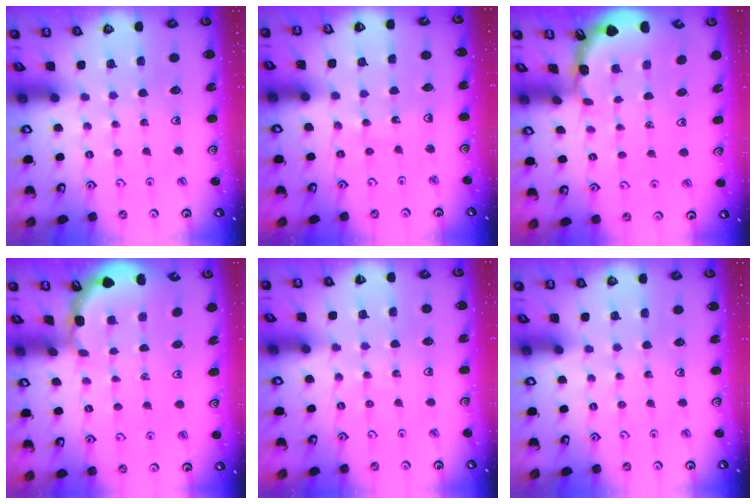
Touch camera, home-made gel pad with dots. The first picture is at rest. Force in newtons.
{"total": 5.9, "press": 5.9, "slide": 0.5}
{"total": 1.8, "press": 1.8, "slide": 0.1}
{"total": 2.2, "press": 2.2, "slide": 0.4}
{"total": 4.7, "press": 4.6, "slide": 0.7}
{"total": 0.0}